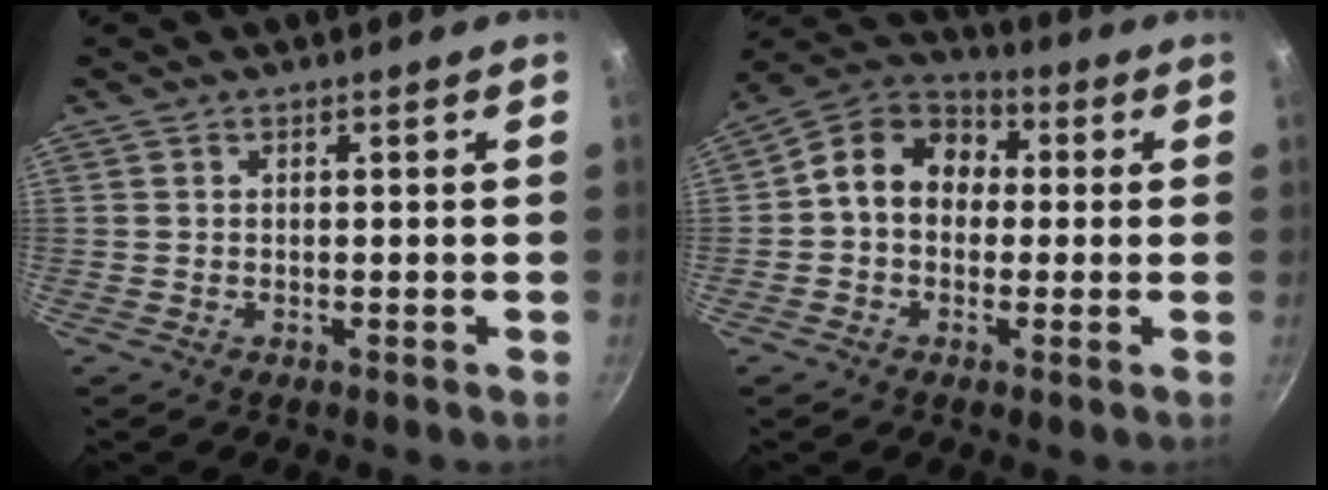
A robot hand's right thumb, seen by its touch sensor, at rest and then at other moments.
{"total": 10.7, "force": [0.6, 8.6, 6.2], "torque": [-0.068, 0.030, -0.016]}